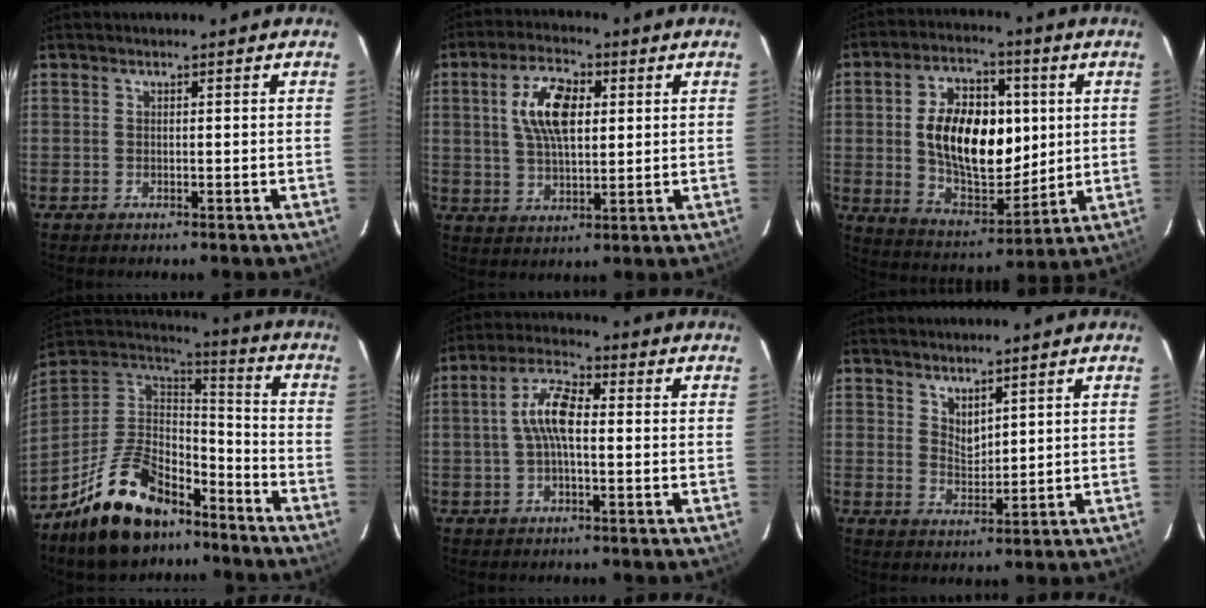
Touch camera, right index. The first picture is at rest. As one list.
[{"total": 10.1, "force": [2.5, 4.8, 8.5], "torque": [-0.161, 0.014, 0.049]}, {"total": 15.5, "force": [2.2, 9.9, 11.7], "torque": [-0.213, 0.009, 0.052]}, {"total": 21.6, "force": [-14.7, 10.5, 11.9], "torque": [-0.251, 0.016, -0.237]}, {"total": 7.3, "force": [-0.1, 2.6, 6.8], "torque": [-0.139, 0.018, -0.004]}, {"total": 3.6, "force": [2.9, 1.4, 1.5], "torque": [-0.022, -0.005, 0.054]}]